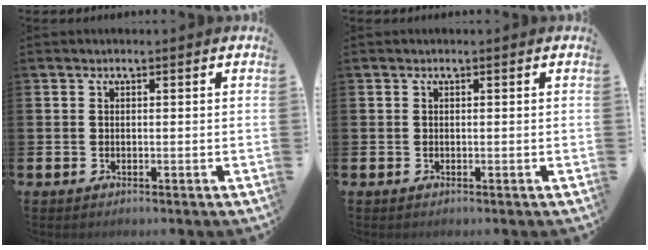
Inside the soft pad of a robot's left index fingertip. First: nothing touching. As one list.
[{"total": 0.0}]